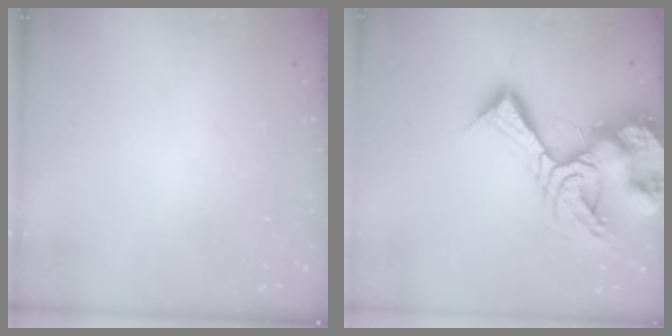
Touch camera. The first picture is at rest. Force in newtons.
{"total": 18.4, "press": 18.3, "slide": 2.0}